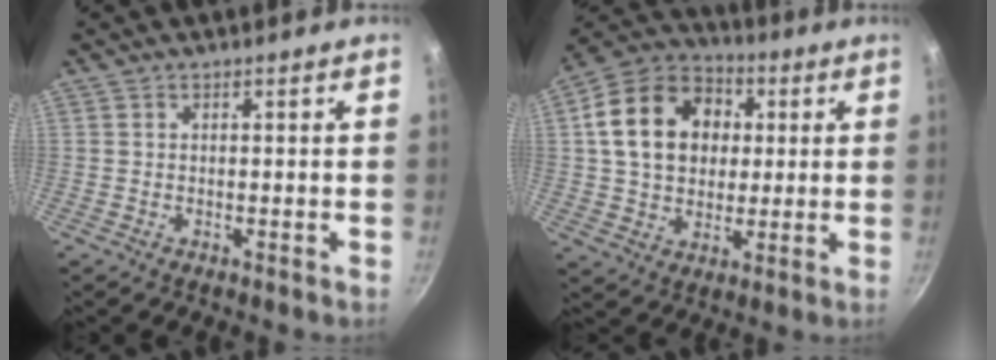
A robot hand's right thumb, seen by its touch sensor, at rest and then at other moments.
{"total": 18.0, "force": [3.2, 14.0, 11.0], "torque": [-0.164, 0.024, 0.048]}